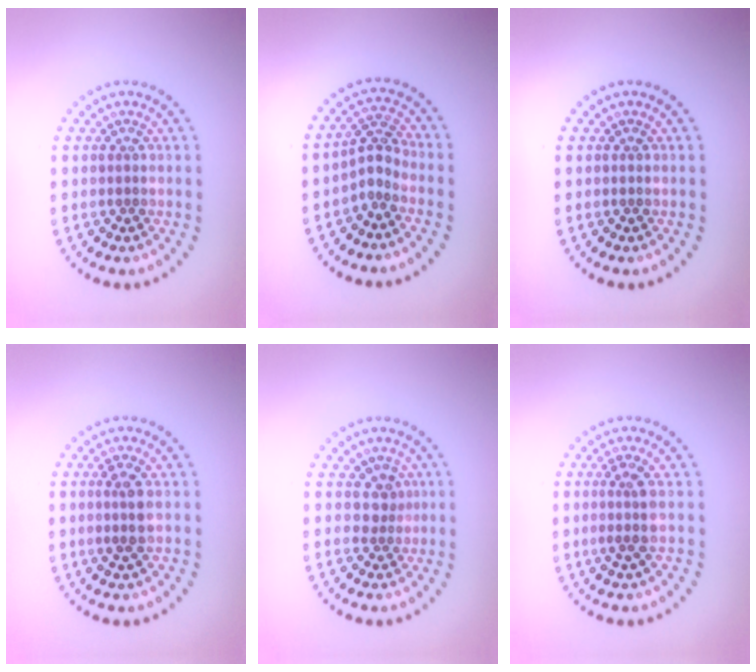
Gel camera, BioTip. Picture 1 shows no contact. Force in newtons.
{"total": 2.1, "press": 1.4, "slide": 1.5}
{"total": 0.0}
{"total": 1.8, "press": 1.7, "slide": 0.6}
{"total": 1.8, "press": 1.2, "slide": 1.3}
{"total": 2.0, "press": 1.7, "slide": 1.1}